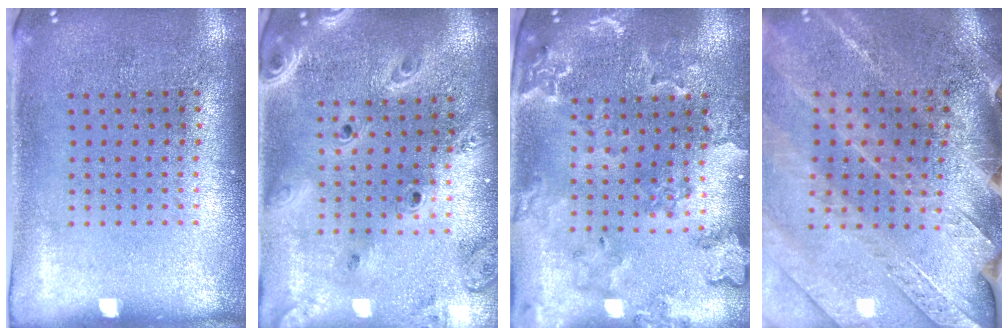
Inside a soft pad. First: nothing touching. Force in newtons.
{"total": 2.8, "press": 2.3, "slide": 1.5}
{"total": 1.8, "press": 1.8, "slide": 0.2}
{"total": 2.9, "press": 2.9, "slide": 0.4}